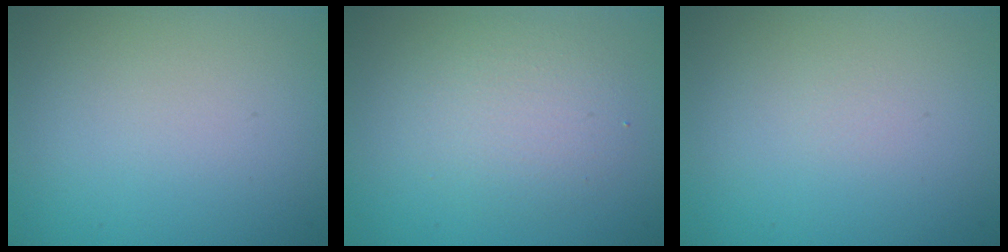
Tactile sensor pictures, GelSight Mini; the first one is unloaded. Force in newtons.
{"total": 3.0, "press": 3.0, "slide": 0.2}
{"total": 0.0}